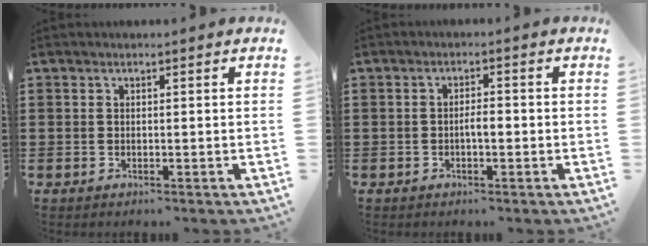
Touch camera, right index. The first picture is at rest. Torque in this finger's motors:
{"motor_torque": [0.46, -0.39, 0.06, 0.02]}